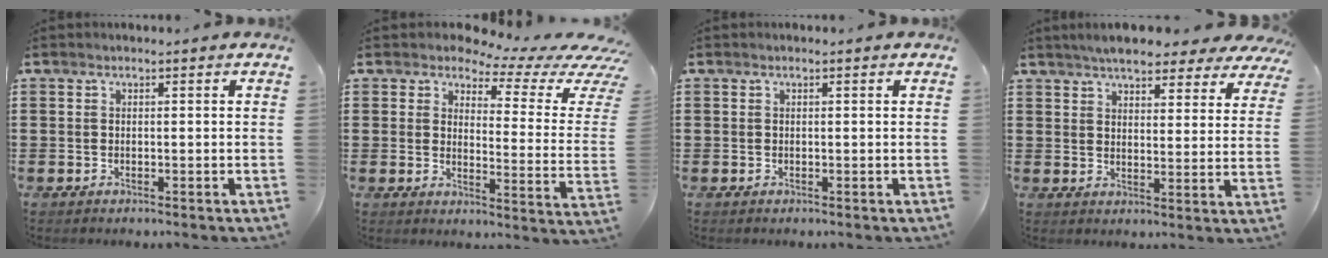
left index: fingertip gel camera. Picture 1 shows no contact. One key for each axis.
{"total": 4.8, "fx": 3.7, "fy": 1.8, "fz": 2.5, "tx": -0.054, "ty": -0.024, "tz": 0.057}
{"total": 0.0}
{"total": 5.5, "fx": 5.1, "fy": 0.7, "fz": 1.7, "tx": -0.046, "ty": -0.016, "tz": 0.091}